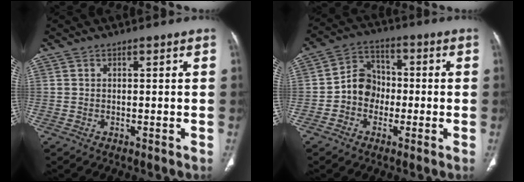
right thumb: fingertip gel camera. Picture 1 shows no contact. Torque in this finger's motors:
{"motor_torque": [0.06, -0.09, 0.75, -0.56, 0.16]}